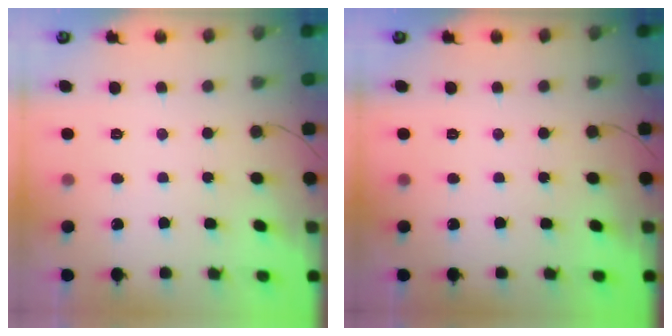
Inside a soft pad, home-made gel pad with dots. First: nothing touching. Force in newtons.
{"total": 0.0}